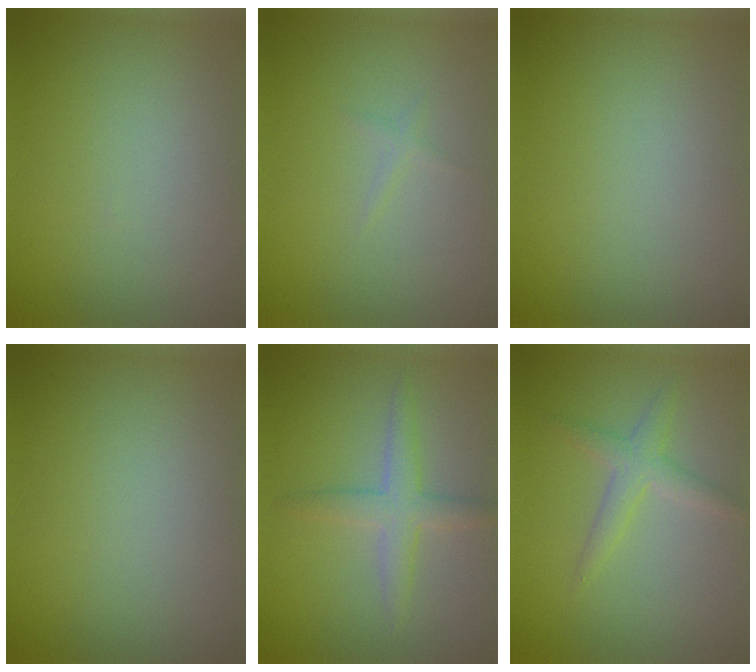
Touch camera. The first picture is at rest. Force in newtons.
{"total": 0.5, "press": 0.5, "slide": 0.0}
{"total": 0.0}
{"total": 0.0}
{"total": 2.9, "press": 2.9, "slide": 0.1}
{"total": 2.2, "press": 2.2, "slide": 0.1}